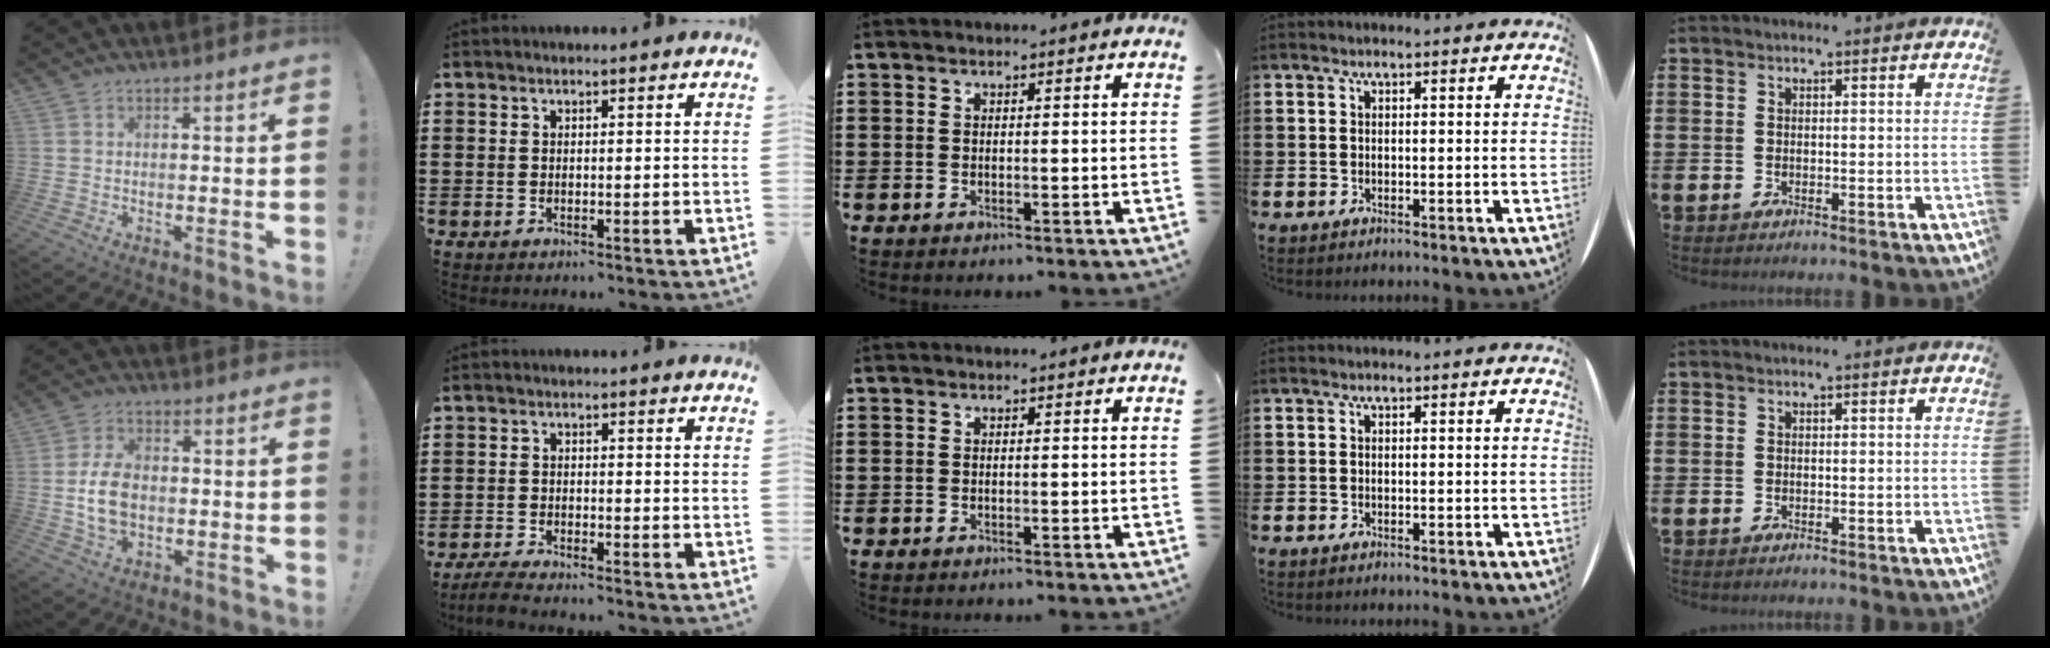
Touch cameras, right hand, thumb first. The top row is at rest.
{"thumb": {"total": 10.7, "force": [-1.1, 7.2, 7.8], "torque": [-0.146, -0.003, -0.020]}, "index": {"total": 2.4, "force": [-2.3, 0.0, 0.5], "torque": [-0.016, 0.000, -0.049]}}